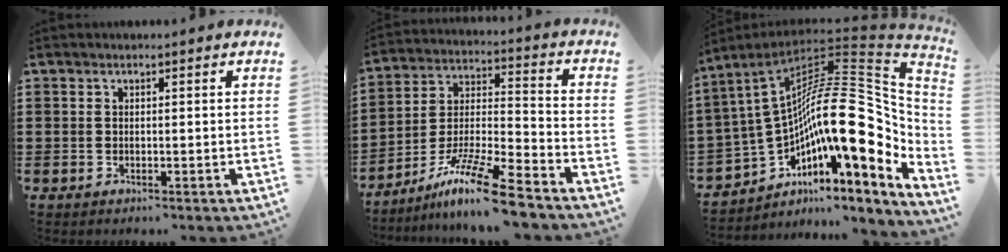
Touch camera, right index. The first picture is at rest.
{"total": 12.7, "force": [-9.9, 0.7, 7.9], "torque": [-0.144, 0.018, -0.190]}
{"total": 22.1, "force": [1.1, 10.0, 19.7], "torque": [-0.325, -0.019, 0.007]}